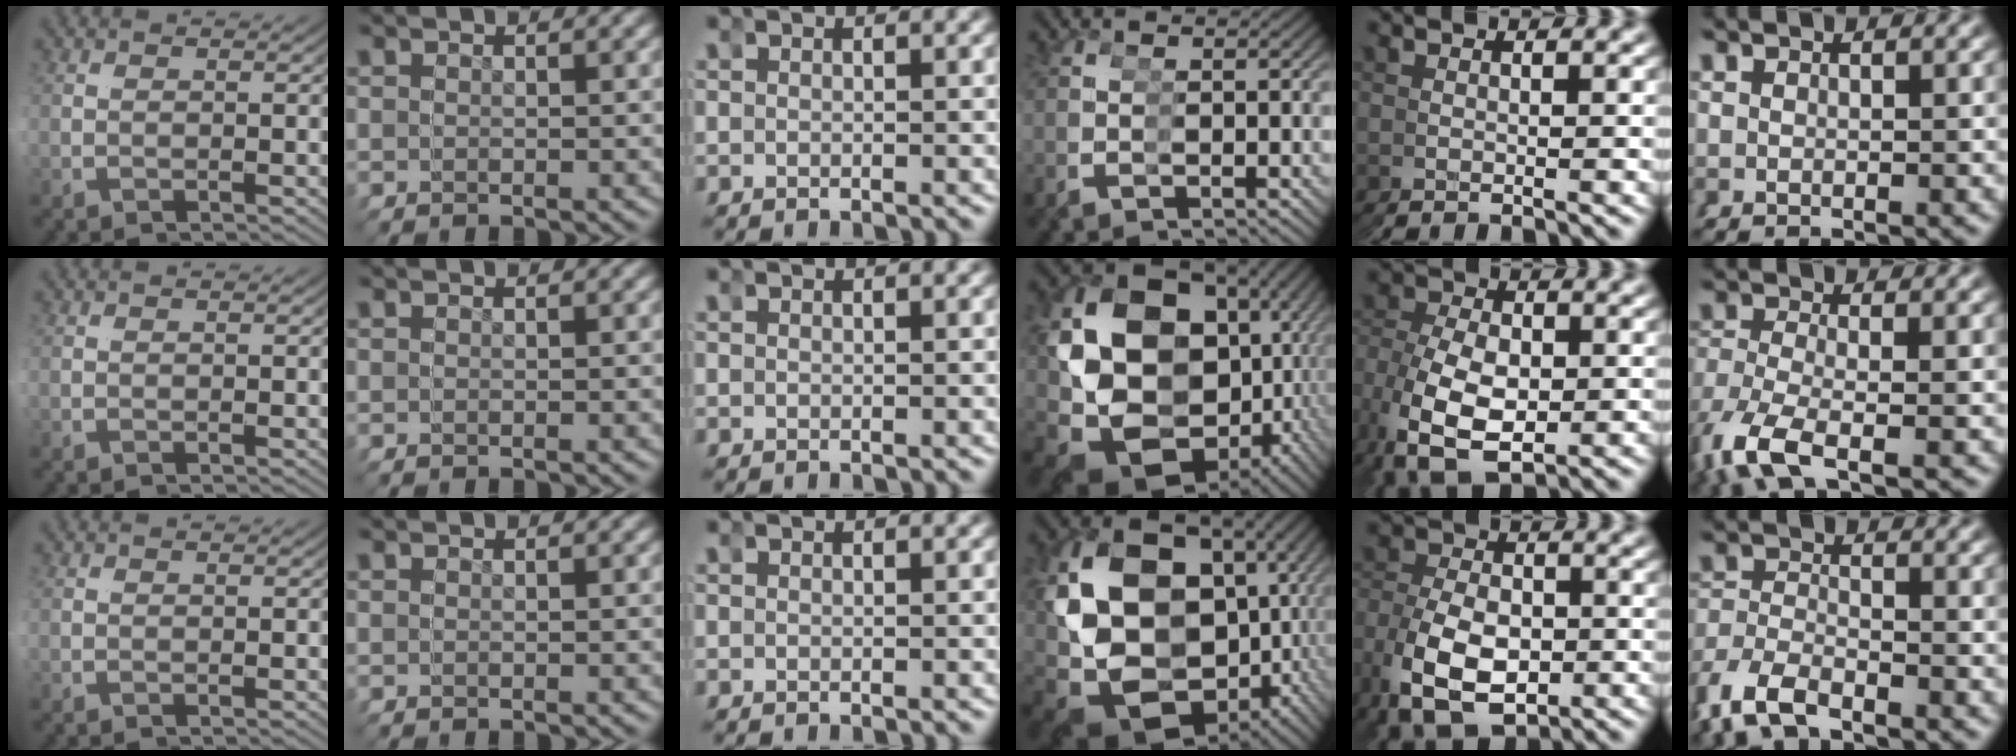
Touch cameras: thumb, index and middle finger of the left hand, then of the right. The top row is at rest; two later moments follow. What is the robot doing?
{"motion": "grasp_and_lifting", "object": "pipette"}